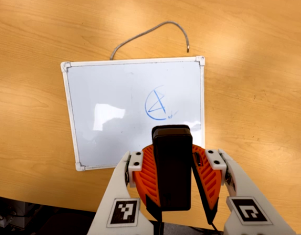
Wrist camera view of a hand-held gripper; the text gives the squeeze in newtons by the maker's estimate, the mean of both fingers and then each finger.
{"total": 11.0, "left": 10.2, "right": 11.7}